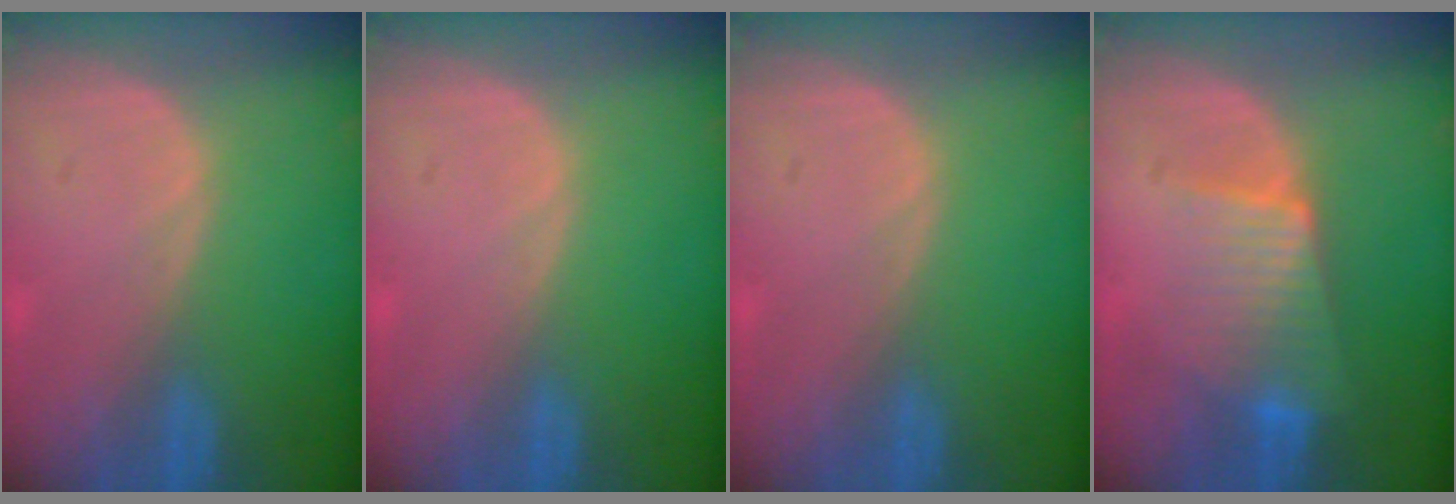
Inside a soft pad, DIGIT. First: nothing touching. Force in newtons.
{"total": 0.0}
{"total": 0.0}
{"total": 6.5, "press": 6.1, "slide": 2.3}